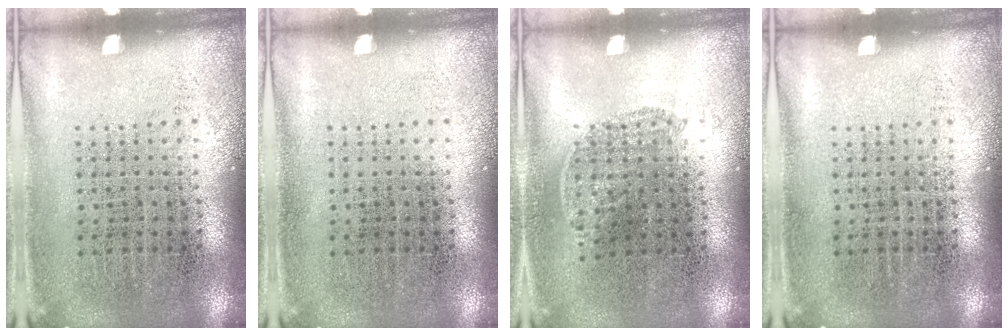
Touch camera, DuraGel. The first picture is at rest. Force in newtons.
{"total": 0.0}
{"total": 0.5, "press": 0.2, "slide": 0.5}
{"total": 0.0}